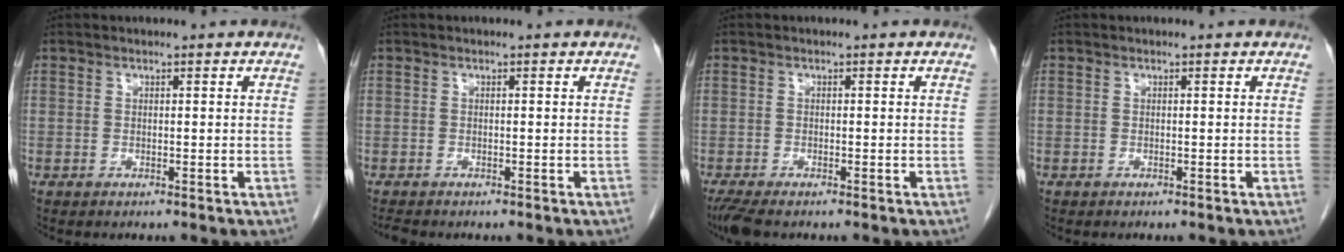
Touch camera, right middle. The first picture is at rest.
{"total": 0.8, "force": [-0.8, 0.0, 0.2], "torque": [-0.010, -0.005, -0.015]}
{"total": 3.6, "force": [-2.8, 0.9, 2.2], "torque": [-0.047, -0.013, -0.048]}
{"total": 0.0}